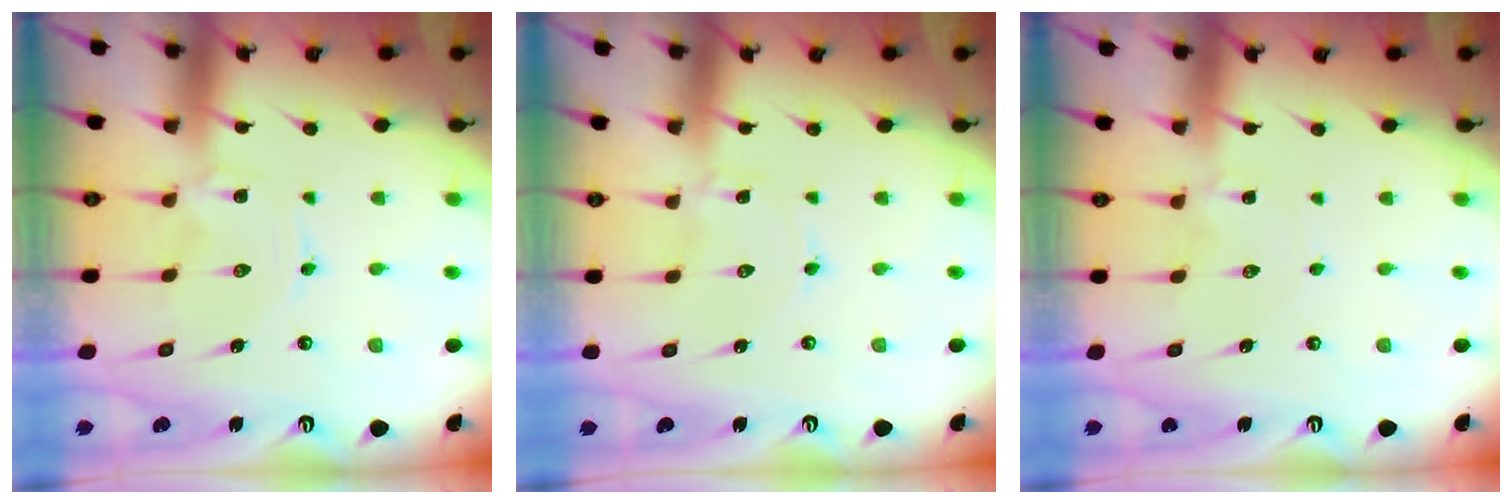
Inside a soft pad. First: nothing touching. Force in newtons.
{"total": 0.8, "press": 0.8, "slide": 0.1}
{"total": 2.9, "press": 2.9, "slide": 0.5}